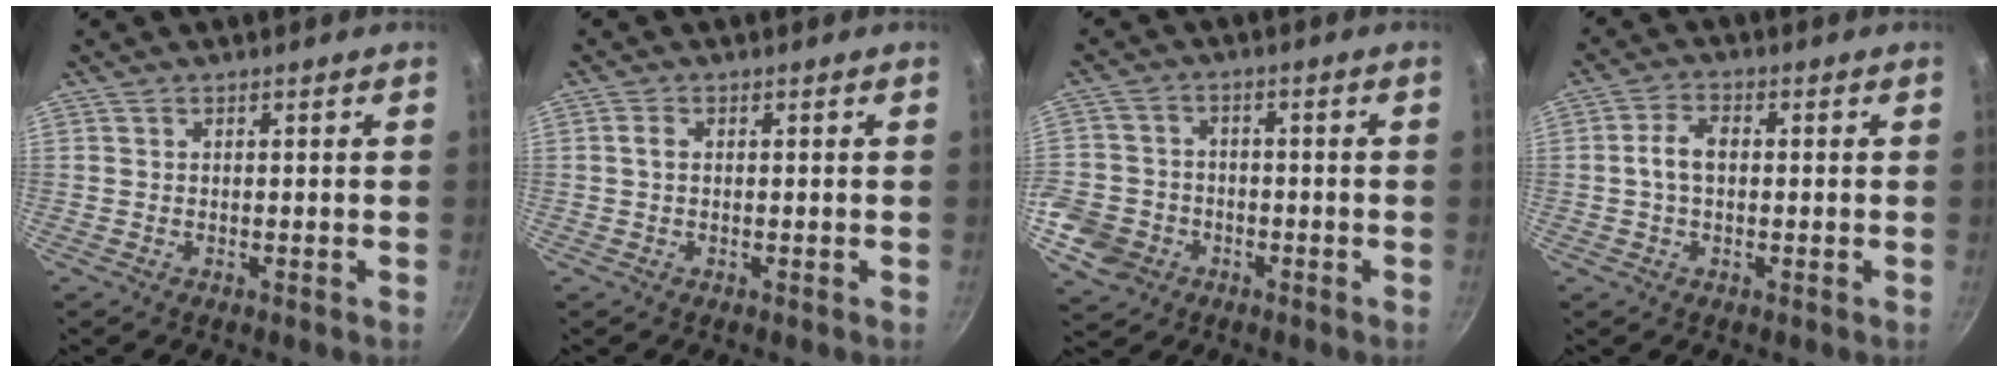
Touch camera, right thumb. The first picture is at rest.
{"total": 1.5, "force": [0.2, 1.0, 1.2], "torque": [-0.022, 0.004, 0.002]}
{"total": 10.8, "force": [-4.2, 8.9, 4.3], "torque": [-0.083, 0.030, -0.081]}
{"total": 4.8, "force": [0.1, 2.9, 3.8], "torque": [-0.074, 0.018, -0.005]}